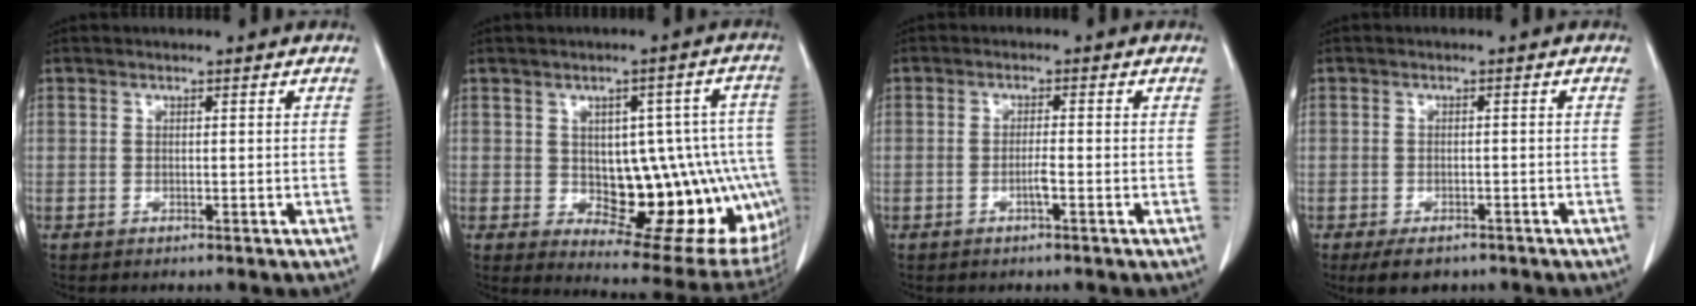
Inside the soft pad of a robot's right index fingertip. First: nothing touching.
{"total": 18.5, "force": [-2.5, 8.0, 16.5], "torque": [-0.132, 0.033, -0.006]}
{"total": 1.9, "force": [-0.8, 0.0, 1.7], "torque": [-0.034, 0.000, -0.015]}
{"total": 4.3, "force": [-3.1, 2.3, 1.9], "torque": [-0.029, -0.003, -0.042]}